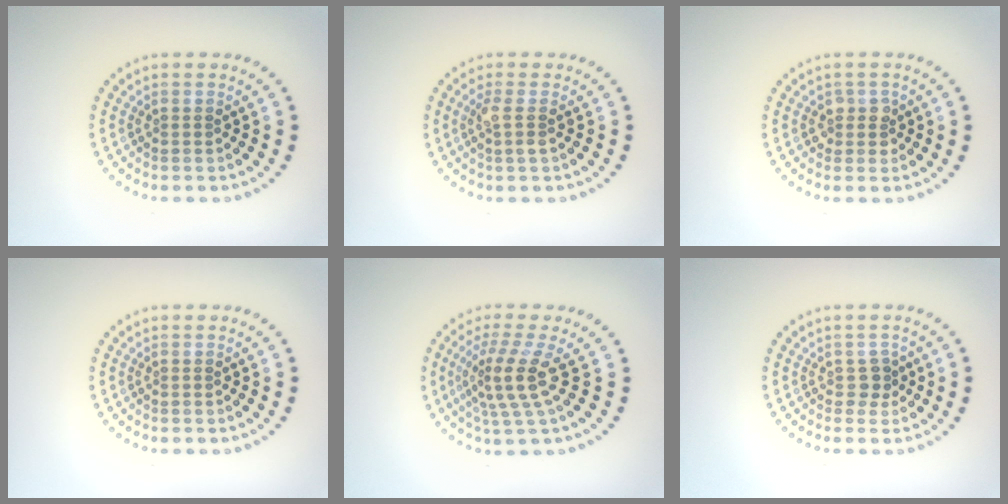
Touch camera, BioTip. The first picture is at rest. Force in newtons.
{"total": 1.7, "press": 1.5, "slide": 0.8}
{"total": 1.5, "press": 1.4, "slide": 0.7}
{"total": 0.0}
{"total": 4.0, "press": 3.0, "slide": 2.6}
{"total": 1.3, "press": 1.0, "slide": 0.8}